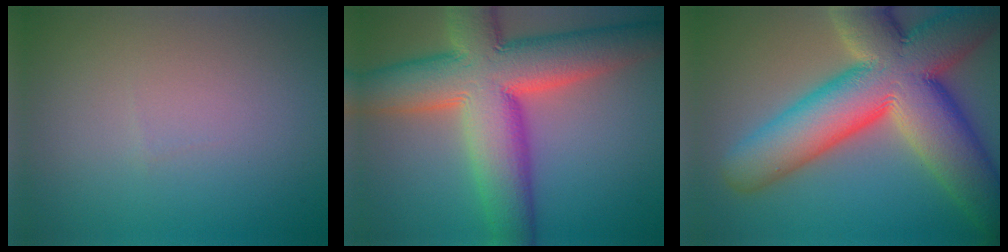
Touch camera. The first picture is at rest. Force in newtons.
{"total": 13.4, "press": 13.4, "slide": 1.0}
{"total": 15.8, "press": 15.7, "slide": 0.9}